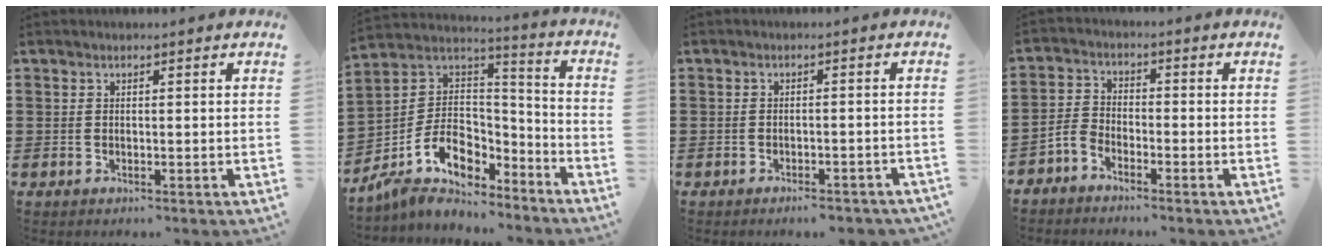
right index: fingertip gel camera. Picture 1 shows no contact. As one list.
[{"total": 9.6, "force": [-5.4, 6.8, 4.1], "torque": [-0.100, 0.006, -0.100]}, {"total": 2.1, "force": [-2.0, 0.2, 0.6], "torque": [-0.013, 0.000, -0.040]}, {"total": 3.0, "force": [-2.8, 0.9, 0.5], "torque": [-0.022, 0.005, -0.062]}]